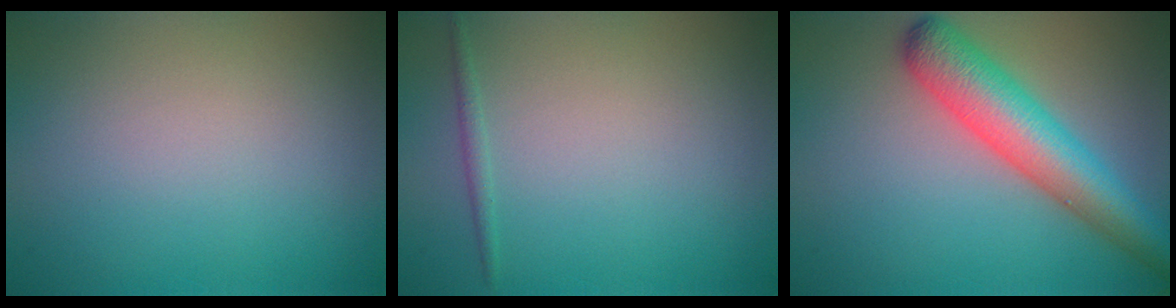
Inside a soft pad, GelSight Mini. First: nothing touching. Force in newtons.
{"total": 0.8, "press": 0.8, "slide": 0.0}
{"total": 6.9, "press": 6.9, "slide": 0.3}